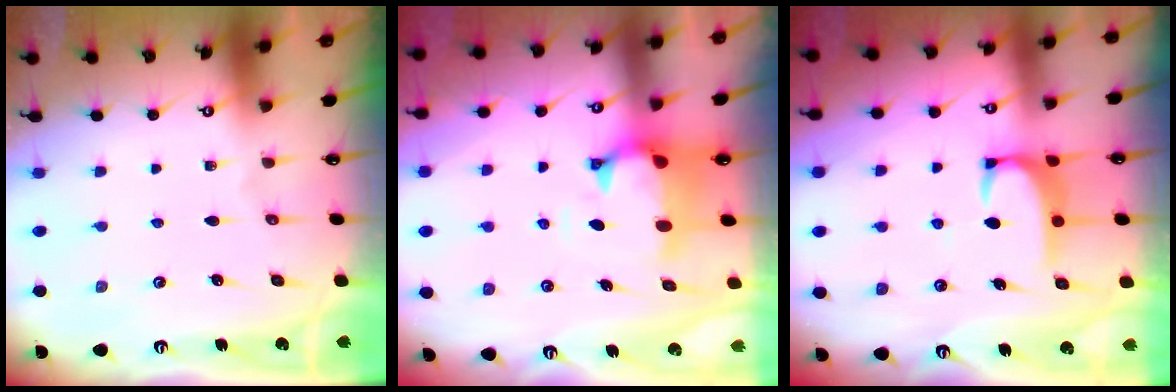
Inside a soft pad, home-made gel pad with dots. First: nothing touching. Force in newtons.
{"total": 1.1, "press": 0.1, "slide": 1.1}
{"total": 2.5, "press": 2.5, "slide": 0.5}